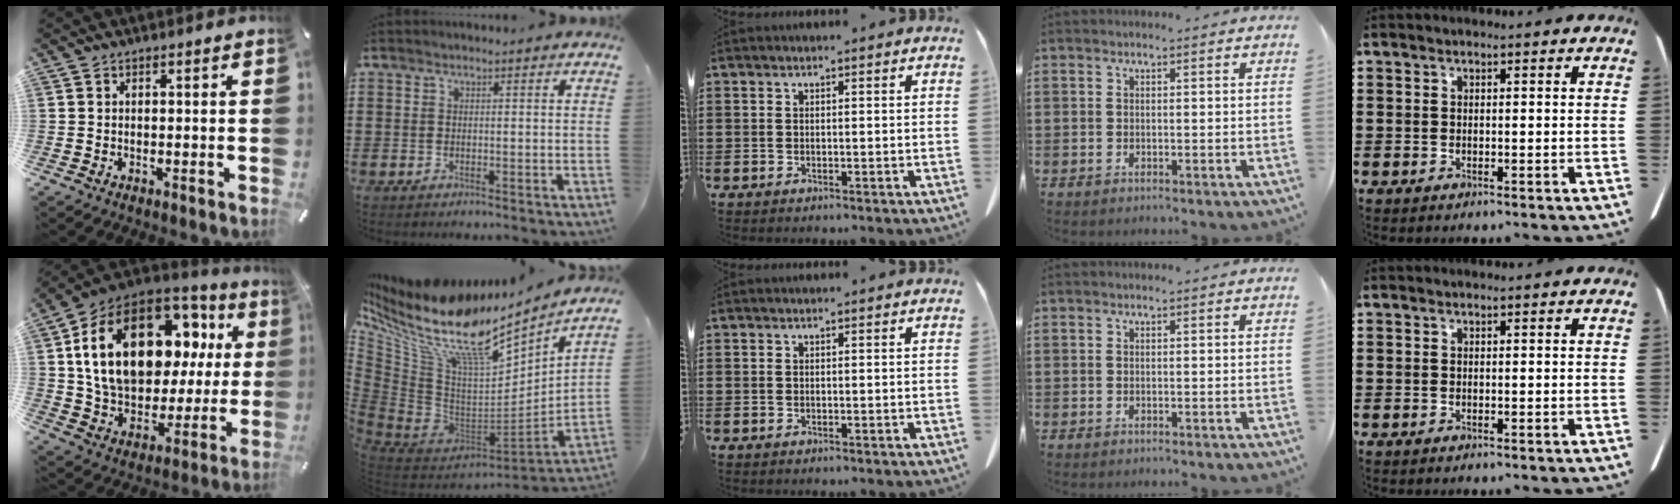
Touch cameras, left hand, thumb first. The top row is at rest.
{"thumb": {"total": 24.9, "force": [9.2, 15.6, 17.1], "torque": [-0.316, -0.036, 0.163]}, "index": {"total": 14.5, "force": [9.3, 5.1, 9.9], "torque": [-0.220, -0.071, 0.150]}}